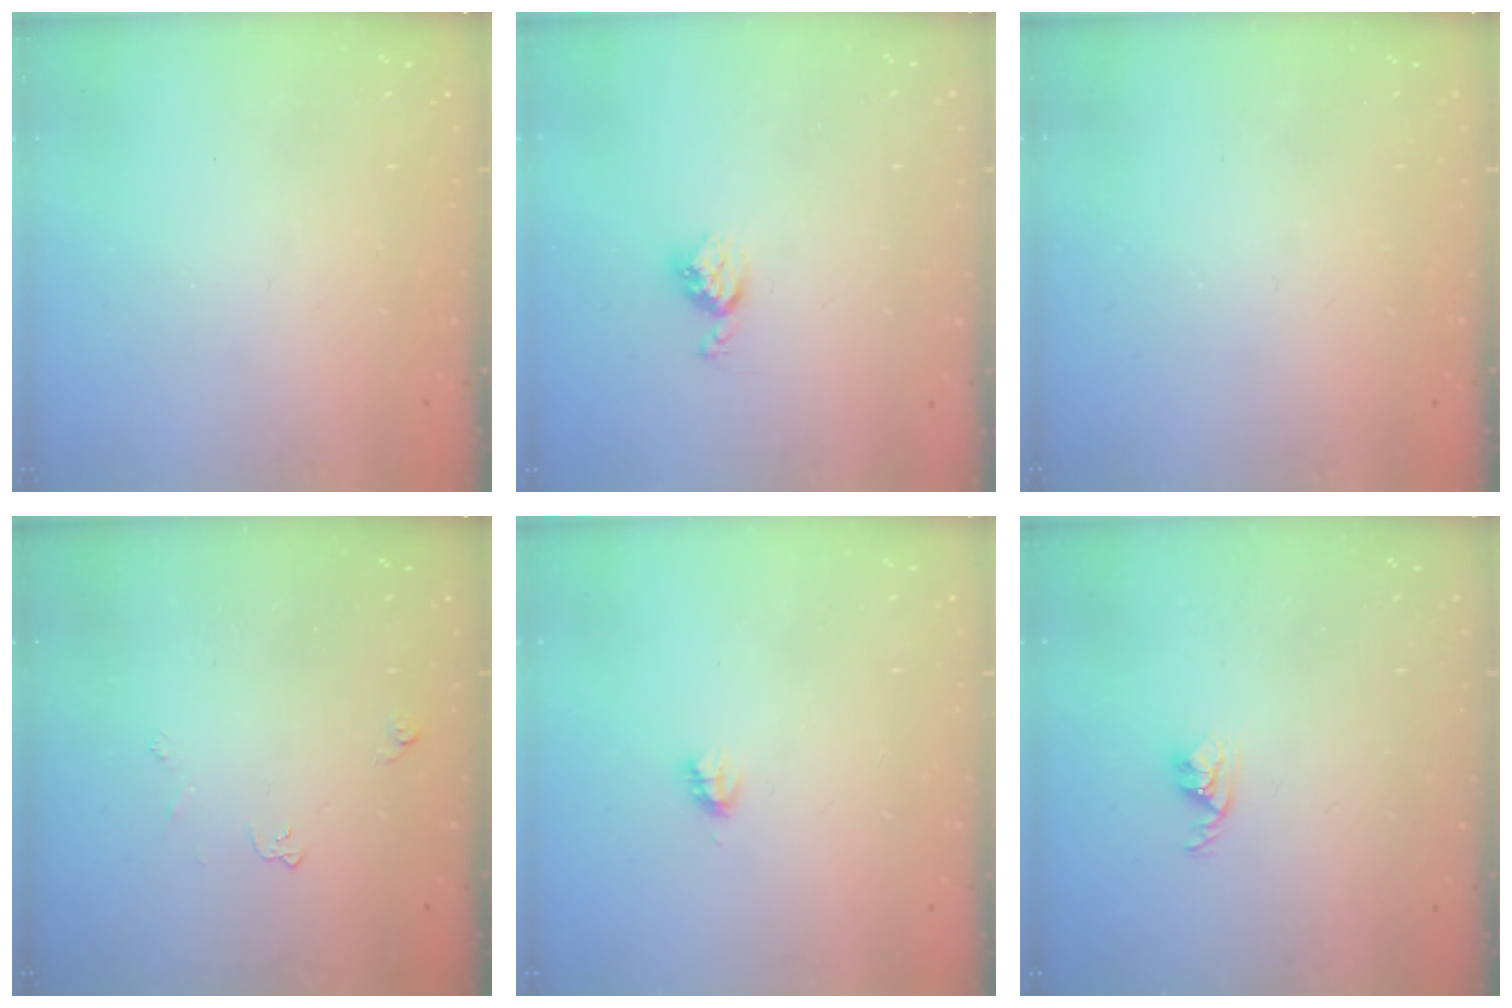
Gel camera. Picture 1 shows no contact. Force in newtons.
{"total": 4.2, "press": 4.2, "slide": 0.5}
{"total": 0.0}
{"total": 3.4, "press": 3.4, "slide": 0.6}
{"total": 2.7, "press": 2.7, "slide": 0.2}
{"total": 2.9, "press": 2.9, "slide": 0.4}